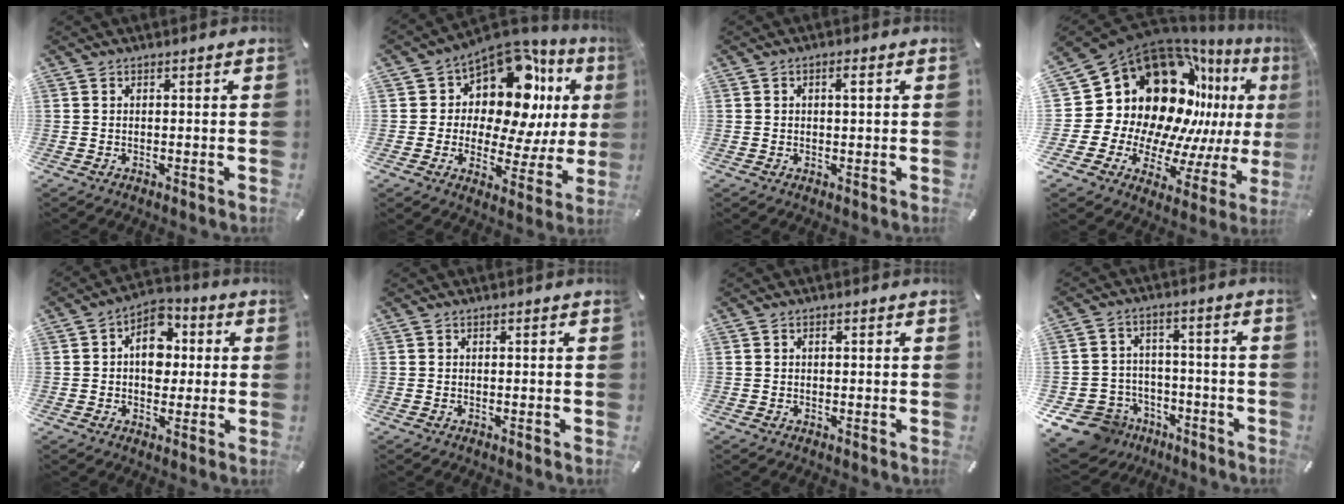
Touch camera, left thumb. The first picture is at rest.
{"total": 14.2, "force": [7.4, 8.0, 9.2], "torque": [-0.129, -0.082, 0.122]}
{"total": 1.7, "force": [0.5, 0.9, 1.4], "torque": [-0.021, 0.002, 0.006]}
{"total": 26.7, "force": [9.3, 19.5, 15.6], "torque": [-0.252, -0.126, 0.218]}
{"total": 9.6, "force": [0.9, 7.3, 6.2], "torque": [-0.083, 0.006, 0.013]}
{"total": 0.0}
{"total": 0.7, "force": [0.0, 0.6, 0.4], "torque": [-0.008, 0.005, -0.001]}
{"total": 10.8, "force": [-6.6, 8.2, 2.5], "torque": [-0.068, 0.043, -0.115]}